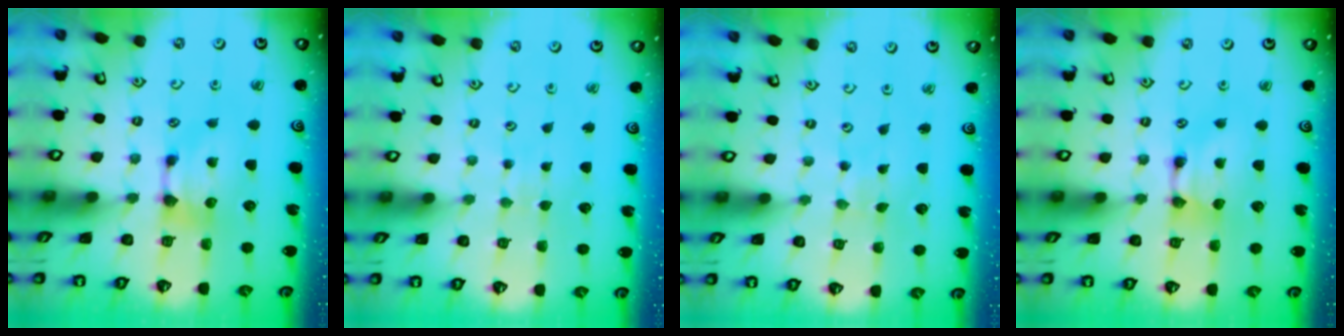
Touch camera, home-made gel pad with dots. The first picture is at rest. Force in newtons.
{"total": 4.1, "press": 4.1, "slide": 0.1}
{"total": 5.1, "press": 5.1, "slide": 0.2}
{"total": 1.7, "press": 1.7, "slide": 0.1}